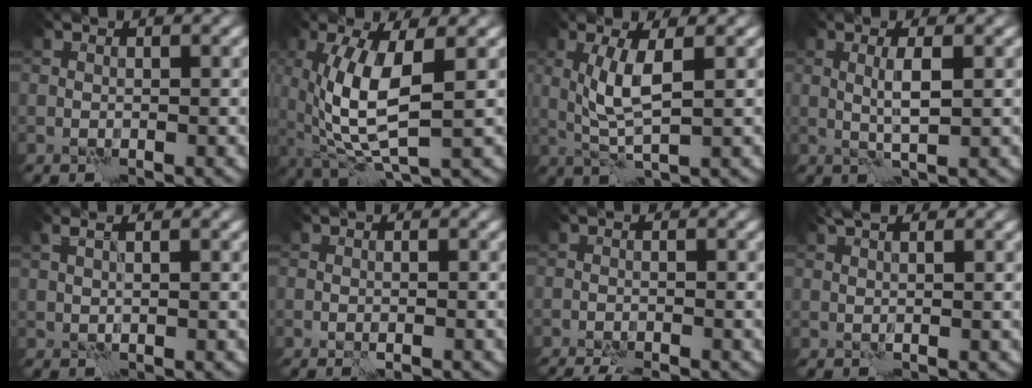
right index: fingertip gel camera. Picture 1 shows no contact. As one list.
[{"total": 7.2, "force": [0.5, 2.4, 6.7], "torque": [-0.147, -0.003, 0.016]}, {"total": 4.0, "force": [0.7, 1.1, 3.8], "torque": [-0.081, 0.005, 0.017]}, {"total": 2.2, "force": [0.4, 0.3, 2.1], "torque": [-0.043, 0.005, 0.008]}, {"total": 1.5, "force": [0.9, 0.4, 1.1], "torque": [-0.021, 0.002, 0.017]}, {"total": 1.2, "force": [-0.8, 0.2, 0.9], "torque": [-0.009, 0.001, -0.012]}, {"total": 3.6, "force": [-3.2, 0.6, 1.4], "torque": [-0.021, -0.003, -0.049]}, {"total": 2.1, "force": [1.7, 0.4, 1.2], "torque": [-0.018, 0.001, 0.021]}]